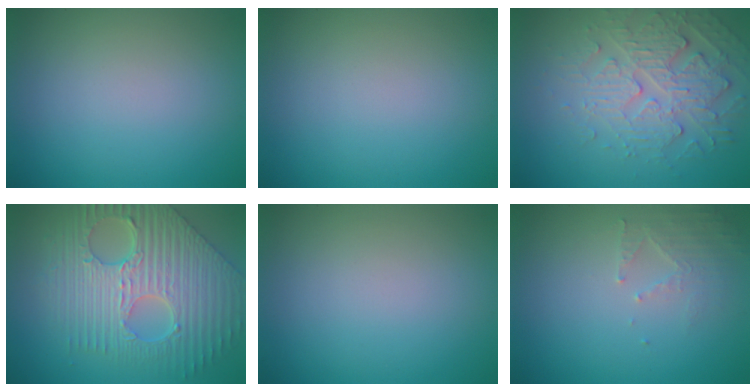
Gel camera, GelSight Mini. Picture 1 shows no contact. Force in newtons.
{"total": 0.0}
{"total": 4.4, "press": 3.9, "slide": 2.1}
{"total": 9.9, "press": 6.9, "slide": 7.0}
{"total": 0.0}
{"total": 2.0, "press": 1.9, "slide": 0.3}